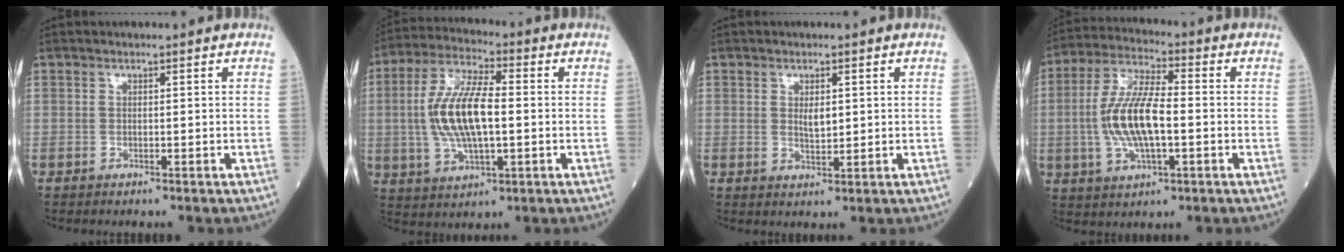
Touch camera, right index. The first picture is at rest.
{"total": 12.4, "force": [-0.1, 4.0, 11.8], "torque": [-0.250, 0.006, 0.000]}
{"total": 2.4, "force": [0.6, 1.0, 2.1], "torque": [-0.039, -0.005, 0.013]}
{"total": 11.7, "force": [-1.1, 3.5, 11.1], "torque": [-0.235, 0.004, -0.019]}